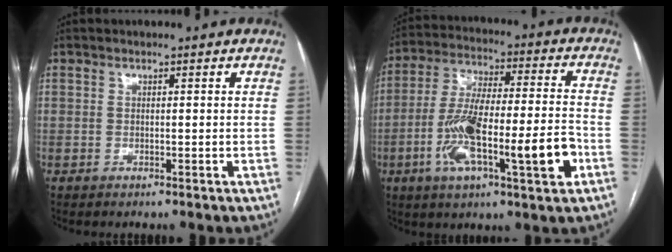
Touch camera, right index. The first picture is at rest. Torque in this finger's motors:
{"motor_torque": [1.70, -0.44, 0.54, 0.21]}